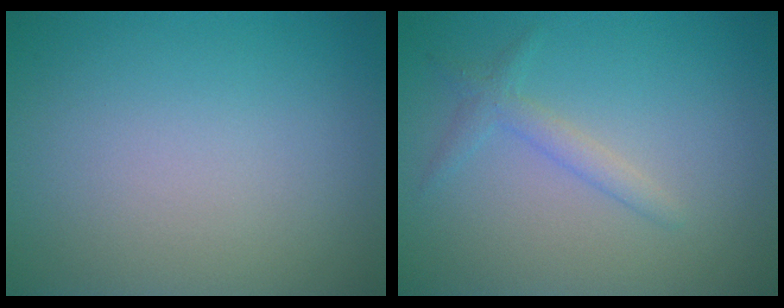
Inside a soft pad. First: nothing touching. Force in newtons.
{"total": 1.7, "press": 1.6, "slide": 0.2}